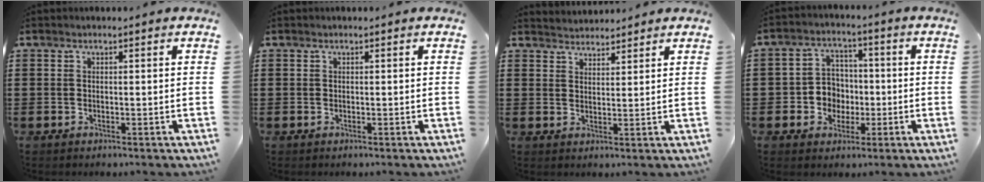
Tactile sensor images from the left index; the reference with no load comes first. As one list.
[{"total": 0.0}, {"total": 2.5, "force": [2.4, 0.2, -0.5], "torque": [0.002, -0.005, 0.047]}, {"total": 5.5, "force": [-1.0, 5.1, 1.7], "torque": [-0.048, 0.016, -0.019]}]